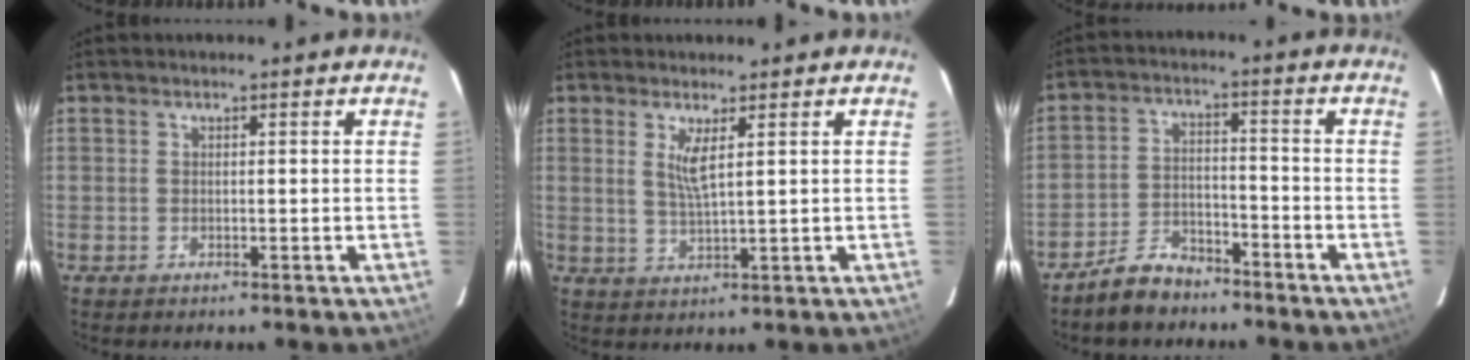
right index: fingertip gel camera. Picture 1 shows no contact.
{"total": 3.7, "force": [1.5, 0.2, 3.4], "torque": [-0.066, -0.008, 0.027]}
{"total": 7.1, "force": [-5.8, 3.4, 2.2], "torque": [-0.062, 0.018, -0.098]}